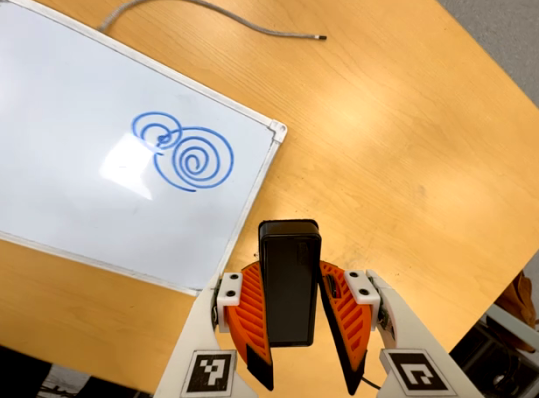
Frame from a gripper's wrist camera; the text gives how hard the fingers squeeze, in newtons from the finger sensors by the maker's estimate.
{"total": 5.8, "left": 5.6, "right": 6.0}